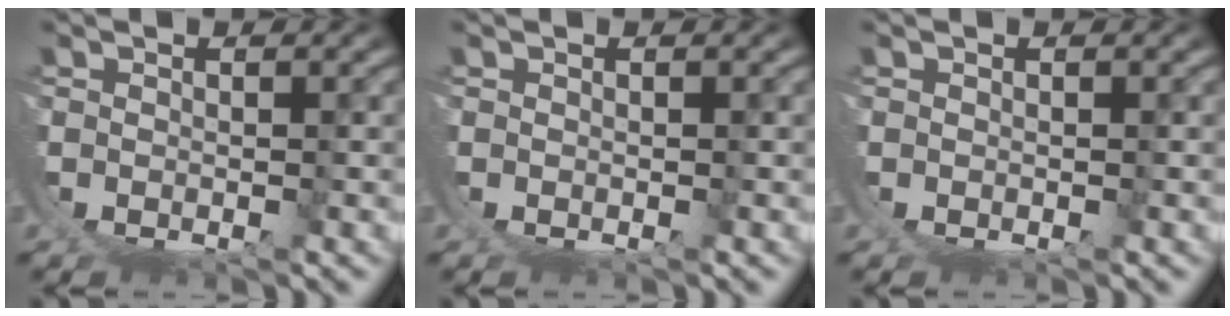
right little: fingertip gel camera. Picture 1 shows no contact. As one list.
[{"total": 0.0}, {"total": 0.0}]